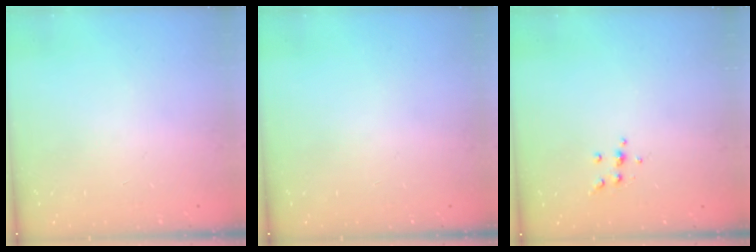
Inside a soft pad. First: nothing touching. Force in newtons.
{"total": 0.0}
{"total": 4.0, "press": 3.8, "slide": 1.0}